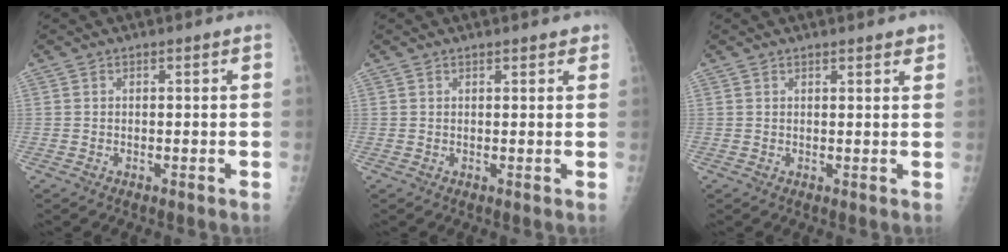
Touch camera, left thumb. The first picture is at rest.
{"total": 2.2, "force": [1.7, 0.7, 1.2], "torque": [-0.006, -0.002, 0.018]}
{"total": 2.6, "force": [2.1, 0.6, 1.5], "torque": [-0.011, -0.006, 0.025]}